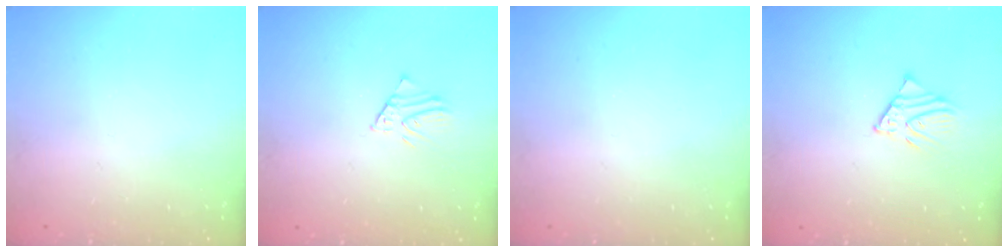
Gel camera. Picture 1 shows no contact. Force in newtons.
{"total": 1.9, "press": 1.9, "slide": 0.1}
{"total": 0.0}
{"total": 3.9, "press": 3.8, "slide": 0.4}